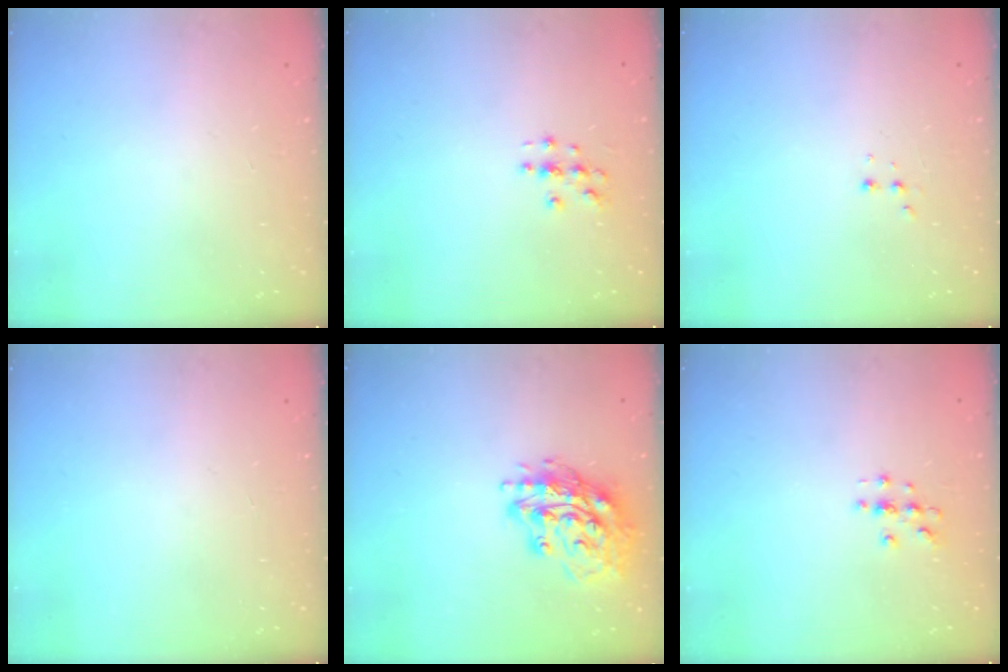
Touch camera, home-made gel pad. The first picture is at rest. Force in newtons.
{"total": 2.8, "press": 2.8, "slide": 0.3}
{"total": 2.9, "press": 2.7, "slide": 1.0}
{"total": 0.0}
{"total": 16.9, "press": 16.8, "slide": 1.5}
{"total": 3.0, "press": 3.0, "slide": 0.3}